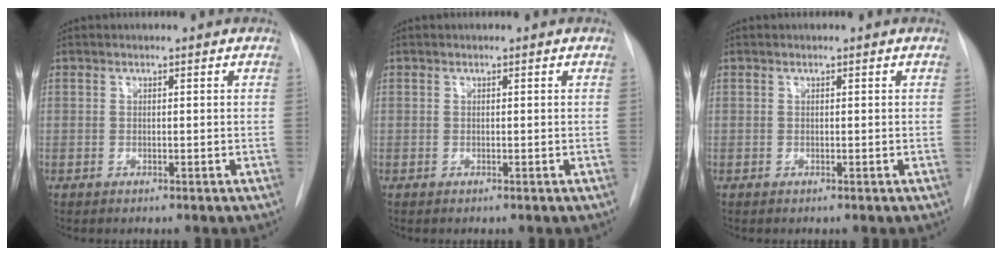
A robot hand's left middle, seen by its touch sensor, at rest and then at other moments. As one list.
[{"total": 0.0}, {"total": 0.0}]